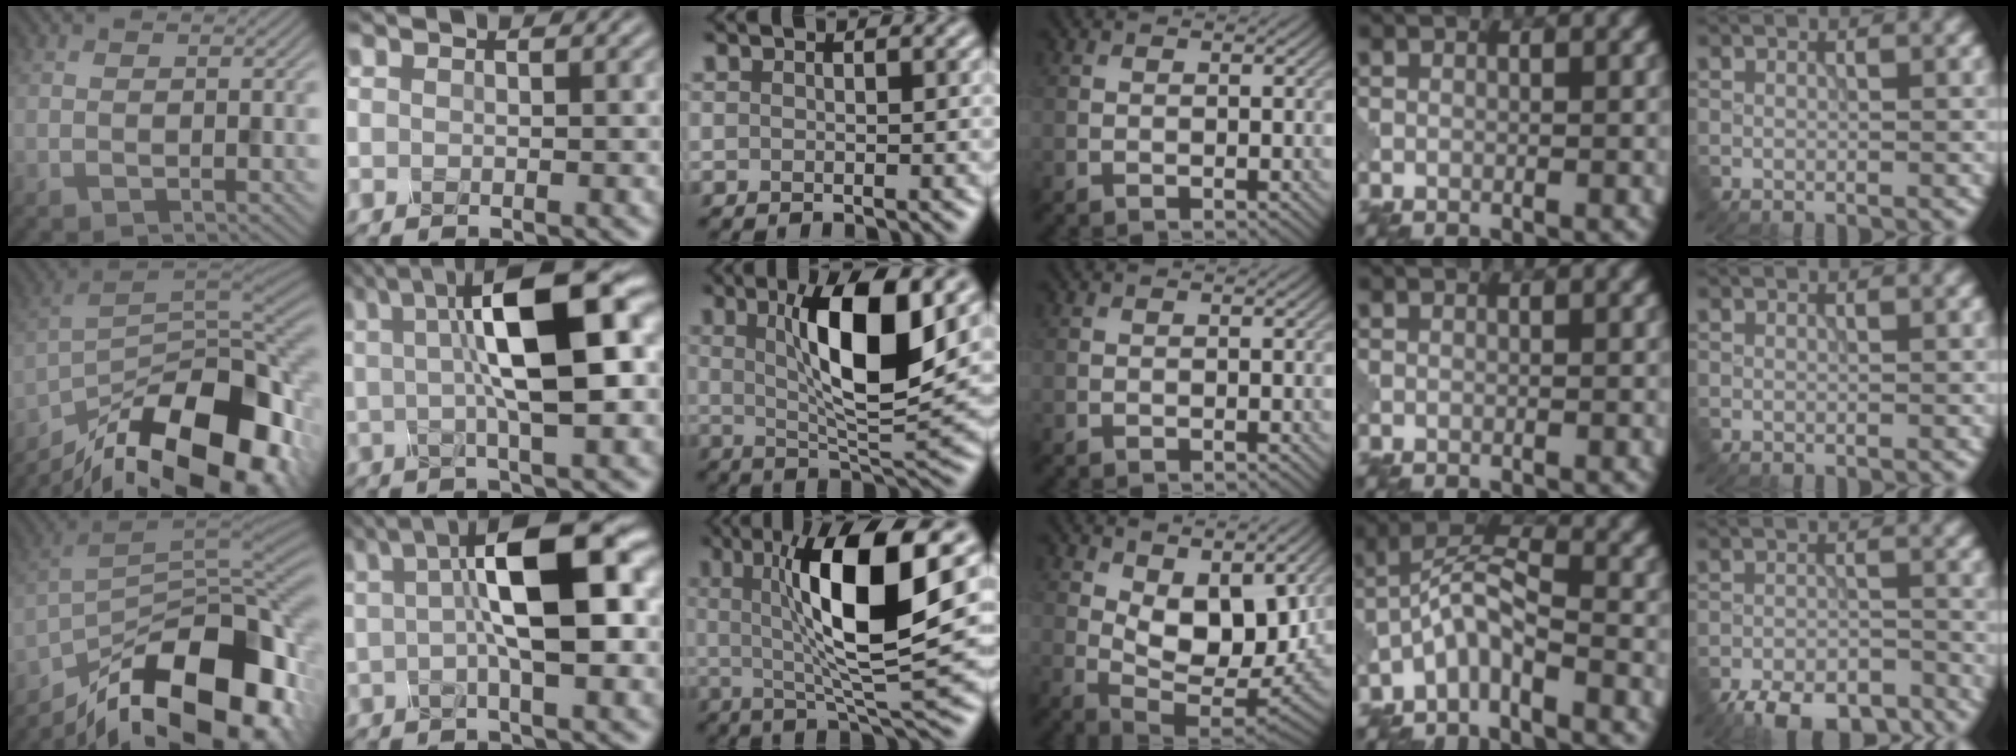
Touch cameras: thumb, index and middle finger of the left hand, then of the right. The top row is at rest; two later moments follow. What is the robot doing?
{"motion": "disassemble", "object": "glue stick"}